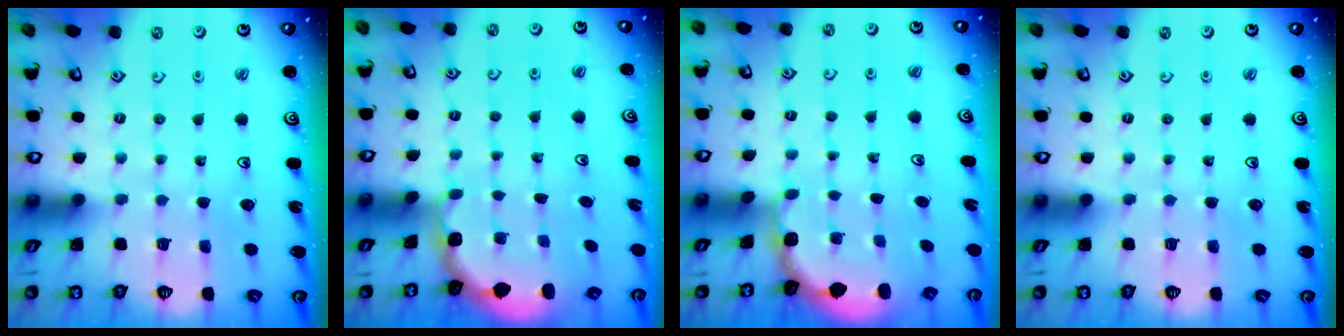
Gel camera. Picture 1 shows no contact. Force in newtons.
{"total": 1.9, "press": 1.7, "slide": 0.7}
{"total": 1.8, "press": 1.6, "slide": 0.7}
{"total": 0.0}